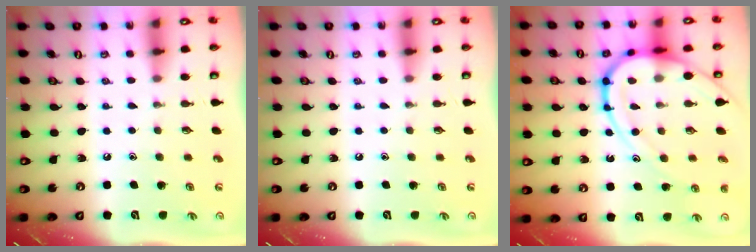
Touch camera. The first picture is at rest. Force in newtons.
{"total": 0.0}
{"total": 15.9, "press": 15.8, "slide": 1.6}